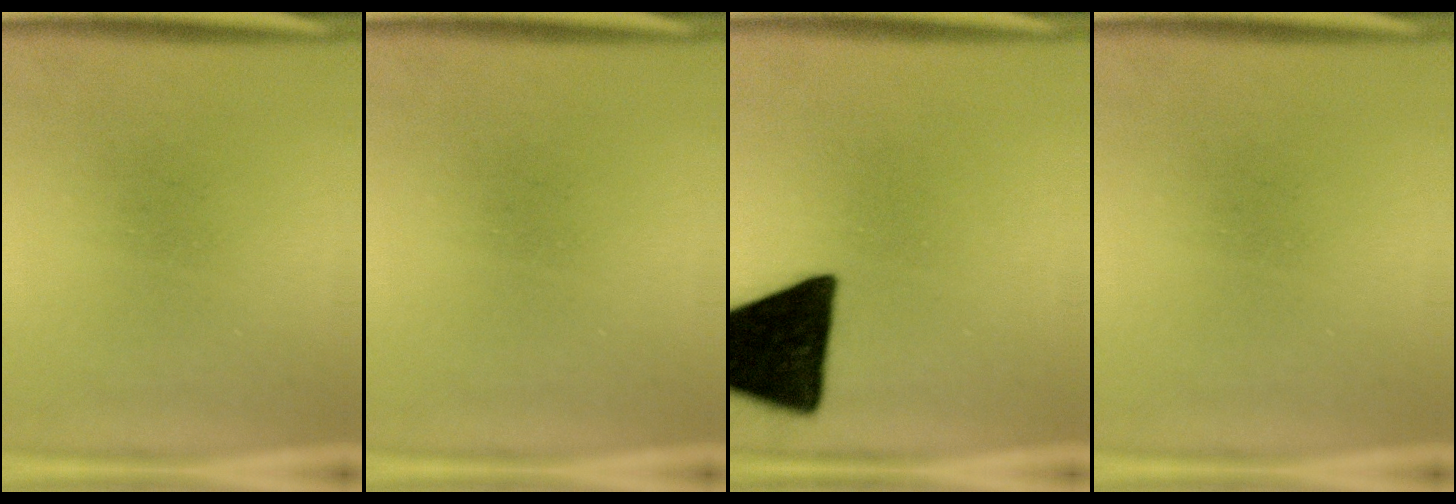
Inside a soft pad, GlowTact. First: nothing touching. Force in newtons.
{"total": 0.0}
{"total": 19.2}
{"total": 0.0}